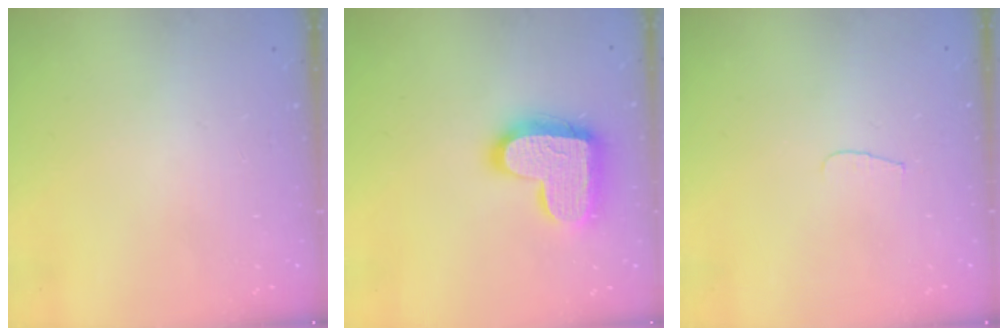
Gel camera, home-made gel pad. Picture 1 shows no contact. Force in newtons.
{"total": 19.4, "press": 19.3, "slide": 1.4}
{"total": 3.4, "press": 3.4, "slide": 0.3}